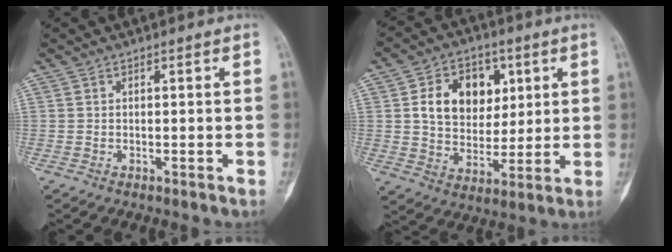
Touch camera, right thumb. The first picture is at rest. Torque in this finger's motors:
{"motor_torque": [-0.15, 0.41, 0.86, -0.17, 0.11]}